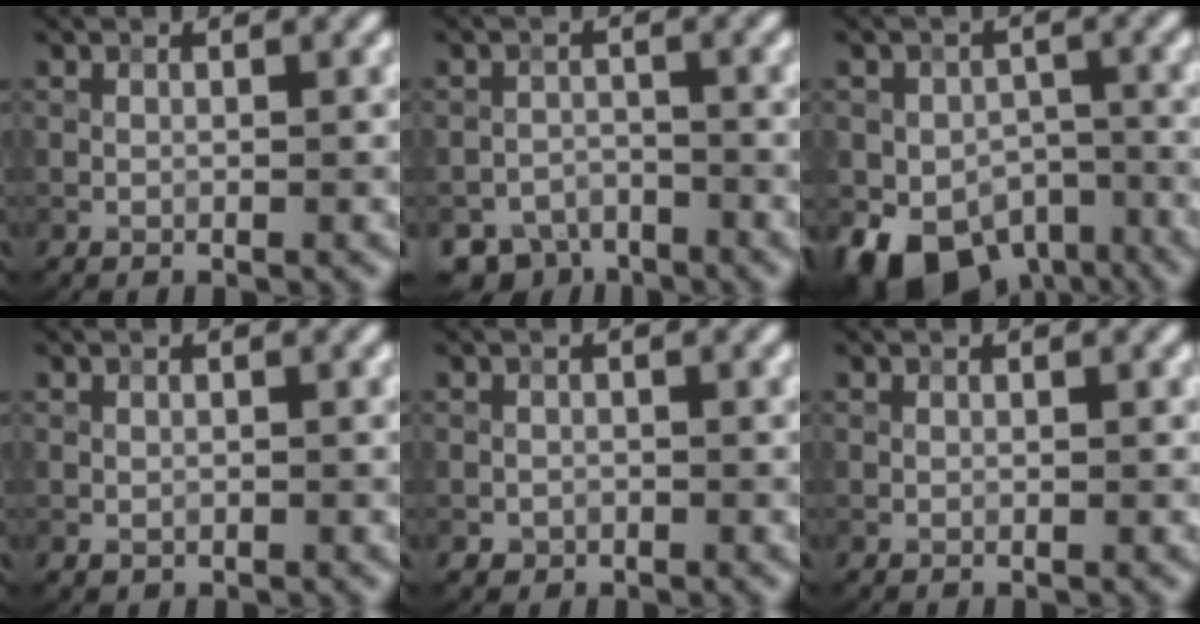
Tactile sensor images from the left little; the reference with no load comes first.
{"total": 4.3, "force": [-3.4, 2.4, 0.9], "torque": [0.000, -0.005, -0.058]}
{"total": 9.3, "force": [-5.7, 5.8, 4.5], "torque": [-0.073, -0.014, -0.096]}
{"total": 0.0}
{"total": 0.9, "force": [-0.4, 0.8, 0.0], "torque": [0.008, -0.001, -0.008]}
{"total": 0.0}